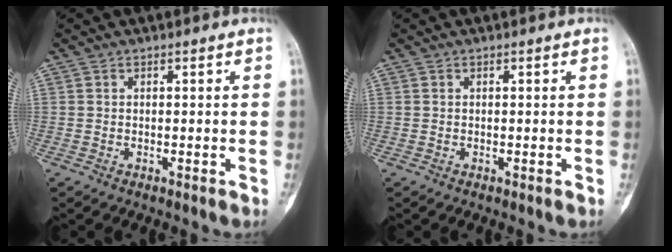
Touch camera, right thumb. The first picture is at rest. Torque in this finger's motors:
{"motor_torque": [0.08, 0.05, -0.01, -0.01, 0.00]}